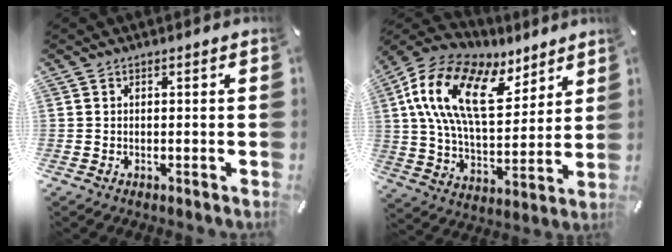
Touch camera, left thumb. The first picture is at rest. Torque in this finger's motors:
{"motor_torque": [2.70, 2.31, 2.03, -0.74, 0.87]}